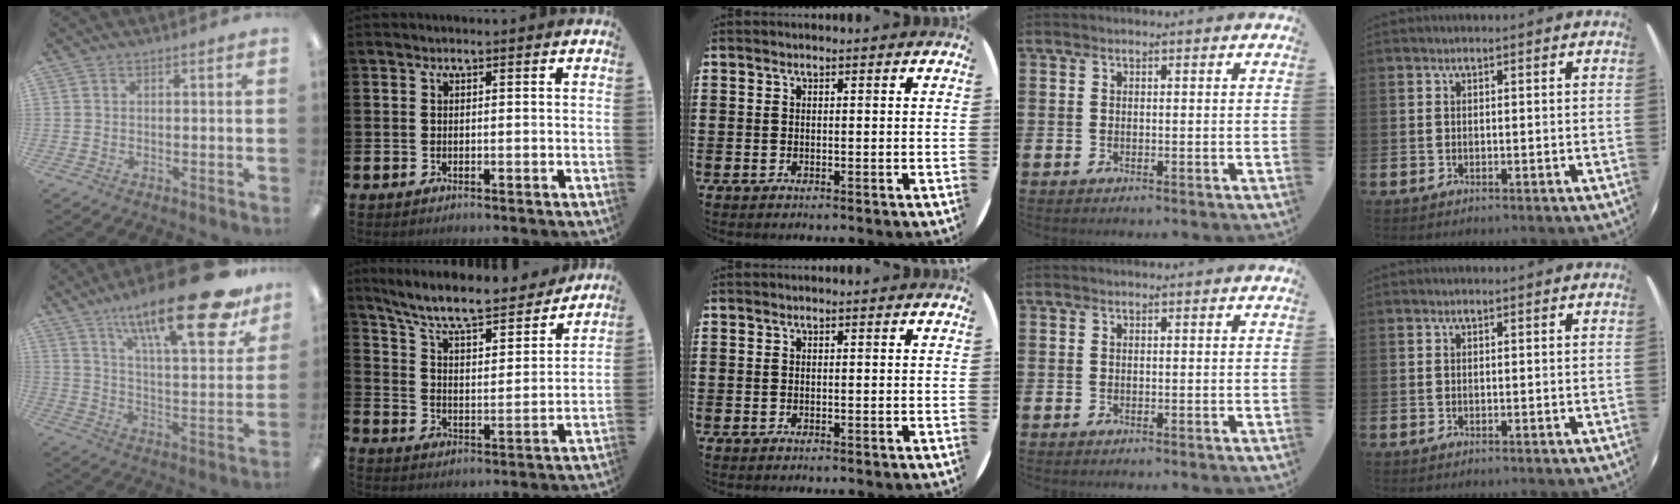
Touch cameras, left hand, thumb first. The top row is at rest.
{"thumb": {"total": 26.6, "force": [17.2, 7.8, 18.6], "torque": [-0.276, -0.107, 0.273]}, "index": {"total": 8.9, "force": [8.0, 1.7, 3.5], "torque": [-0.098, -0.056, 0.136]}}